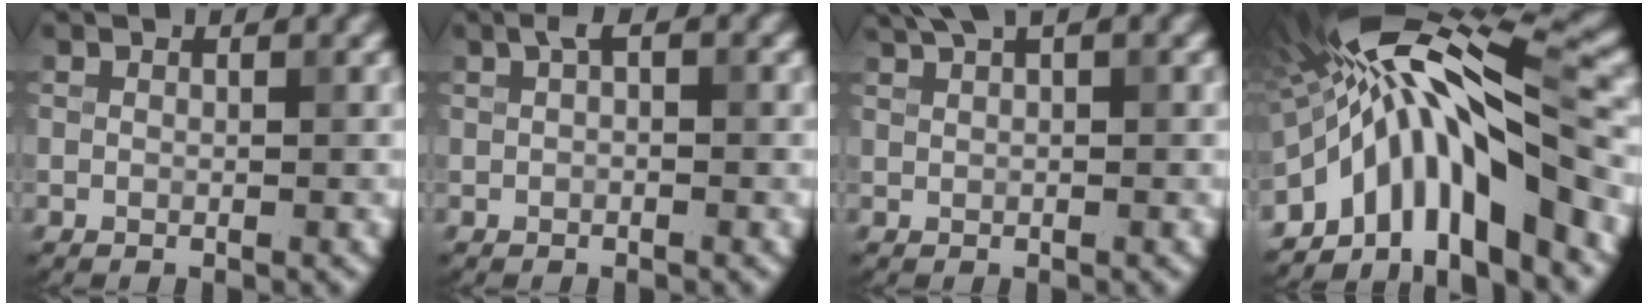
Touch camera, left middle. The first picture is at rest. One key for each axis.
{"total": 1.0, "fx": 0.4, "fy": 0.4, "fz": 0.9, "tx": -0.018, "ty": 0.004, "tz": 0.005}
{"total": 3.1, "fx": 2.0, "fy": 0.9, "fz": 2.3, "tx": -0.035, "ty": 0.012, "tz": 0.032}
{"total": 12.8, "fx": -4.8, "fy": 4.5, "fz": 11.0, "tx": -0.166, "ty": 0.013, "tz": -0.080}